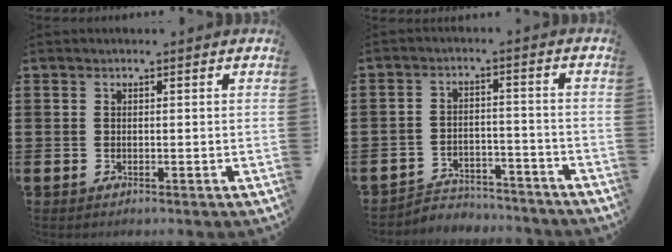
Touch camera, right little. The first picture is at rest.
{"total": 3.6, "force": [-3.5, 0.9, 0.1], "torque": [-0.009, 0.007, -0.075]}